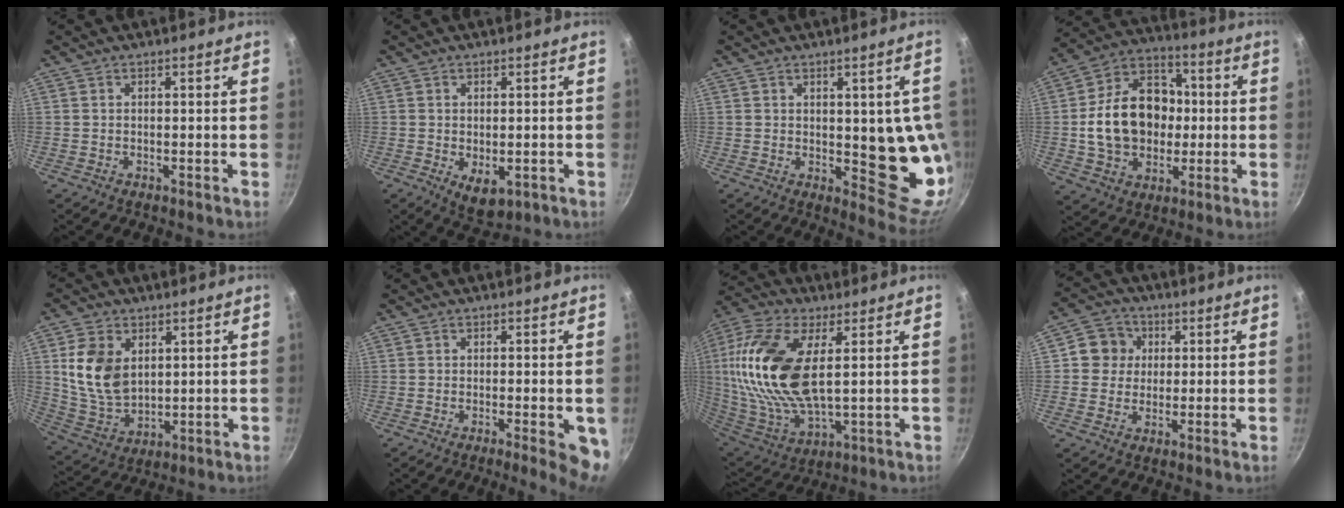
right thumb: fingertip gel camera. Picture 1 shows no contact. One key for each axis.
{"total": 5.2, "fx": -1.1, "fy": 3.2, "fz": 4.0, "tx": -0.052, "ty": -0.011, "tz": -0.006}
{"total": 12.8, "fx": 0.6, "fy": 5.5, "fz": 11.5, "tx": -0.087, "ty": -0.021, "tz": 0.017}
{"total": 19.1, "fx": -0.3, "fy": 14.7, "fz": 12.2, "tx": -0.175, "ty": 0.035, "tz": -0.007}
{"total": 12.1, "fx": 3.0, "fy": 8.3, "fz": 8.2, "tx": -0.141, "ty": -0.023, "tz": 0.070}
{"total": 6.5, "fx": -2.0, "fy": 1.5, "fz": 6.0, "tx": -0.063, "ty": 0.003, "tz": -0.023}
{"total": 22.4, "fx": 4.7, "fy": 10.8, "fz": 19.1, "tx": -0.395, "ty": -0.014, "tz": 0.089}
{"total": 6.9, "fx": 1.3, "fy": 6.4, "fz": 2.1, "tx": 0.003, "ty": 0.010, "tz": 0.007}